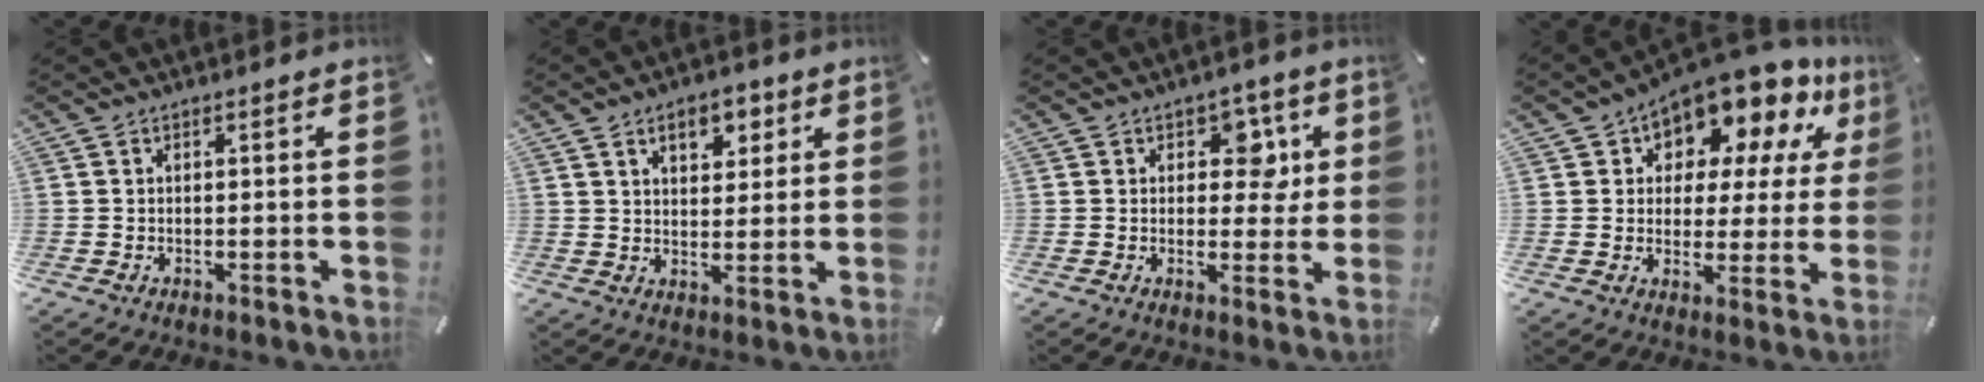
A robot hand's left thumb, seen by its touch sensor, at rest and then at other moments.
{"total": 7.4, "force": [3.7, 4.6, 4.5], "torque": [-0.060, -0.004, 0.061]}
{"total": 7.2, "force": [2.4, 5.3, 4.2], "torque": [-0.034, -0.008, 0.031]}
{"total": 12.0, "force": [9.3, 6.0, 4.7], "torque": [-0.085, -0.083, 0.162]}